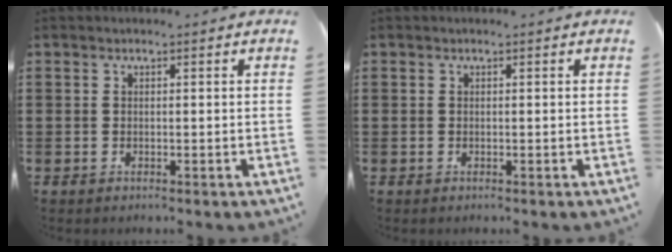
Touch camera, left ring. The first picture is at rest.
{"total": 0.0}